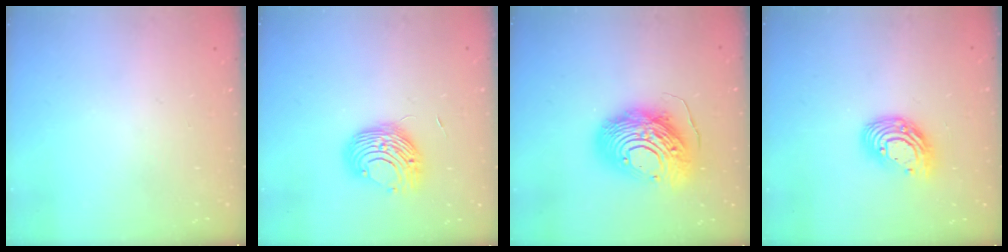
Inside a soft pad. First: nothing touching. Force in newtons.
{"total": 9.4, "press": 9.4, "slide": 0.3}
{"total": 18.0, "press": 17.9, "slide": 1.9}
{"total": 12.2, "press": 12.1, "slide": 1.1}